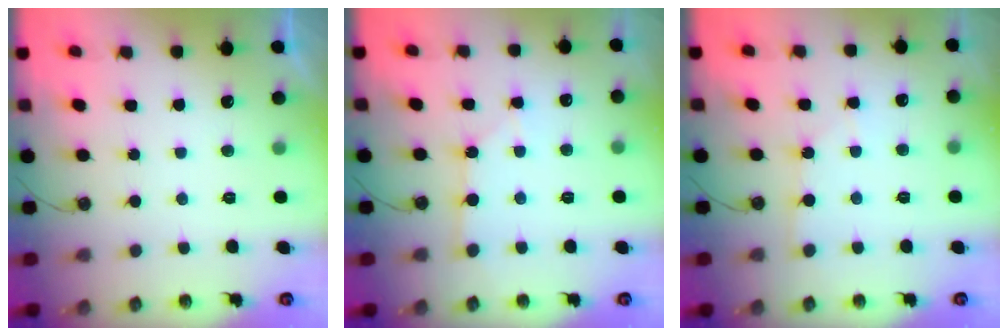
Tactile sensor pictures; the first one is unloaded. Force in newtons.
{"total": 2.6, "press": 2.6, "slide": 0.3}
{"total": 3.2, "press": 3.2, "slide": 0.3}